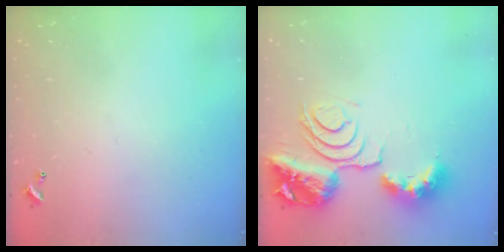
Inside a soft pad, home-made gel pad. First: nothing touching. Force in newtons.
{"total": 12.8, "press": 12.7, "slide": 1.7}